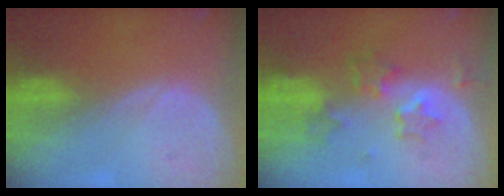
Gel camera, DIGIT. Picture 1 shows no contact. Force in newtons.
{"total": 6.3, "press": 5.8, "slide": 2.5}